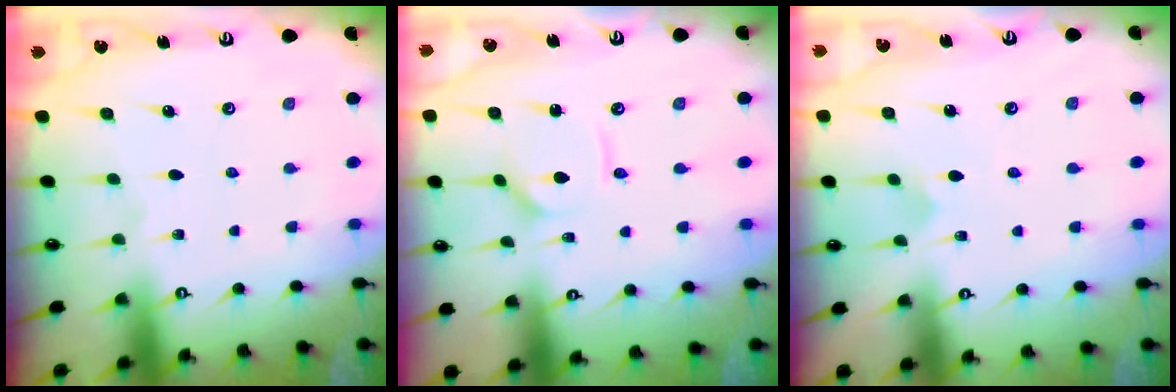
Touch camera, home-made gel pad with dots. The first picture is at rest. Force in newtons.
{"total": 2.9, "press": 2.9, "slide": 0.4}
{"total": 3.4, "press": 3.4, "slide": 0.2}